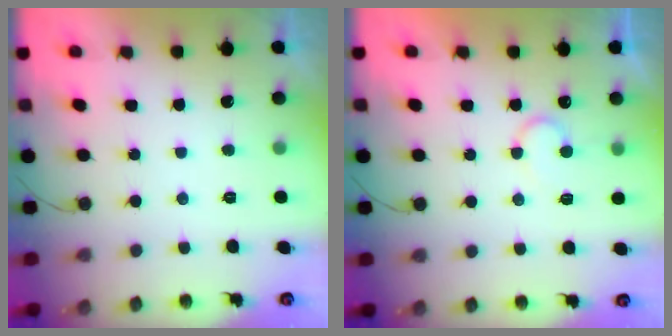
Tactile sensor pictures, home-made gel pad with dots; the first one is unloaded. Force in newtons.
{"total": 6.8, "press": 6.8, "slide": 0.6}